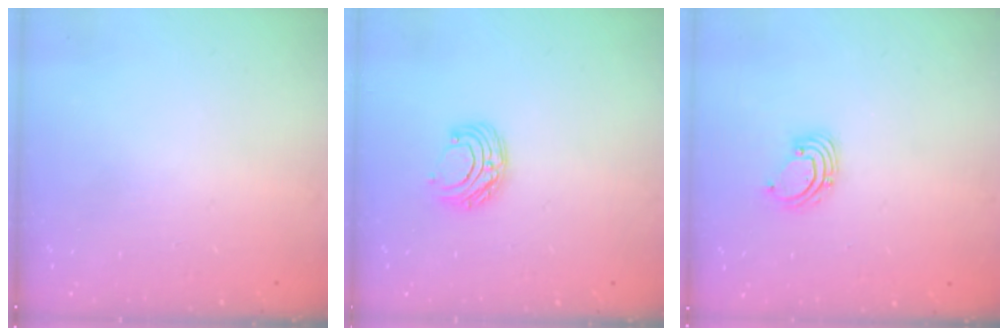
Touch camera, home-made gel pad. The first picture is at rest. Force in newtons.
{"total": 6.4, "press": 6.3, "slide": 0.6}
{"total": 2.2, "press": 2.2, "slide": 0.2}